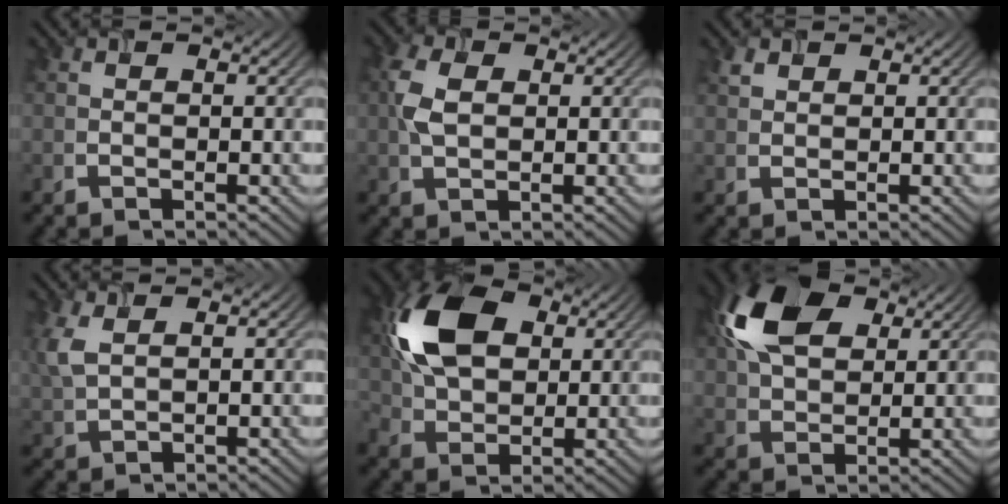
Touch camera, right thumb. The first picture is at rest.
{"total": 4.0, "force": [0.8, 2.5, 3.0], "torque": [-0.078, 0.006, 0.013]}
{"total": 1.2, "force": [0.9, 0.7, 0.4], "torque": [-0.010, 0.002, 0.019]}
{"total": 3.9, "force": [1.5, 1.9, 3.0], "torque": [-0.092, 0.004, 0.035]}
{"total": 11.5, "force": [3.0, 7.6, 8.0], "torque": [-0.192, 0.020, 0.047]}
{"total": 12.0, "force": [4.8, 7.0, 8.5], "torque": [-0.202, 0.029, 0.087]}